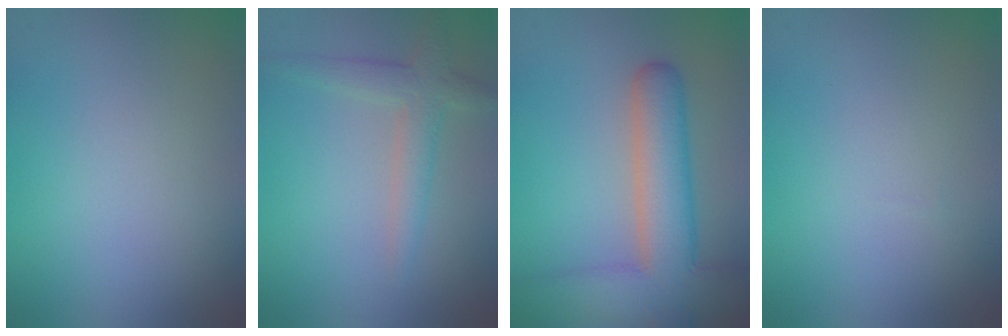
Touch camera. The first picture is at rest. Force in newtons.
{"total": 2.7, "press": 2.7, "slide": 0.1}
{"total": 8.0, "press": 8.0, "slide": 0.7}
{"total": 0.0}